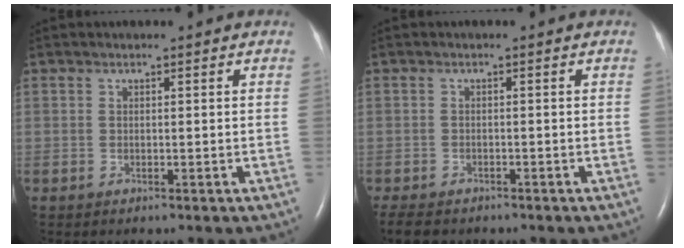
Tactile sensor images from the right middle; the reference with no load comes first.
{"total": 4.8, "force": [-3.9, 1.9, 2.0], "torque": [-0.035, -0.010, -0.057]}